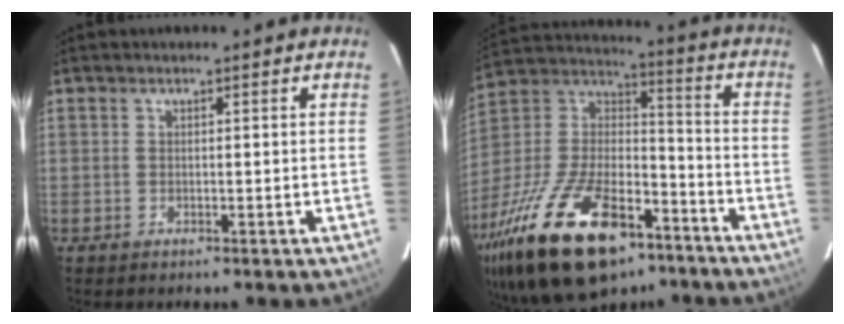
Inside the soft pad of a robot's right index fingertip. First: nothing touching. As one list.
[{"total": 32.2, "force": [-19.5, 14.9, 20.9], "torque": [-0.421, -0.019, -0.313]}]